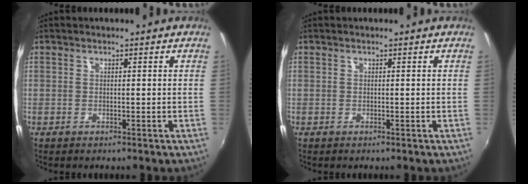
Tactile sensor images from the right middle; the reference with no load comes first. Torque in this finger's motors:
{"motor_torque": [0.00, 0.00, 0.00, -0.01]}